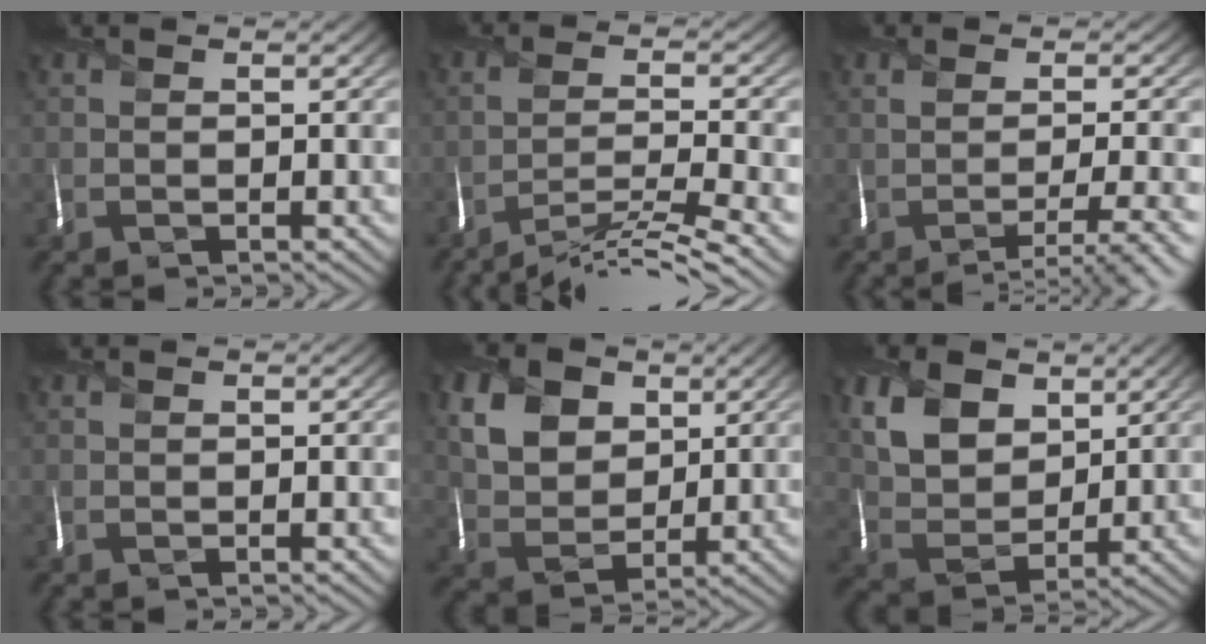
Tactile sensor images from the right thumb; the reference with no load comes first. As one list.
[{"total": 7.9, "force": [-6.1, 0.7, 5.0], "torque": [-0.080, 0.013, -0.105]}, {"total": 5.3, "force": [-2.0, 1.0, 4.8], "torque": [-0.067, -0.001, -0.034]}, {"total": 0.0}, {"total": 10.1, "force": [4.4, 7.1, 5.7], "torque": [-0.171, 0.006, 0.090]}, {"total": 10.0, "force": [4.6, 6.4, 6.1], "torque": [-0.167, 0.008, 0.077]}]